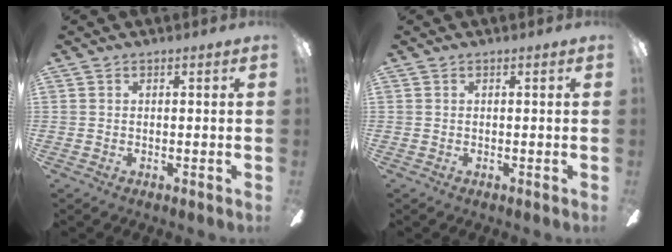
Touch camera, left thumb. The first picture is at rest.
{"total": 0.0}